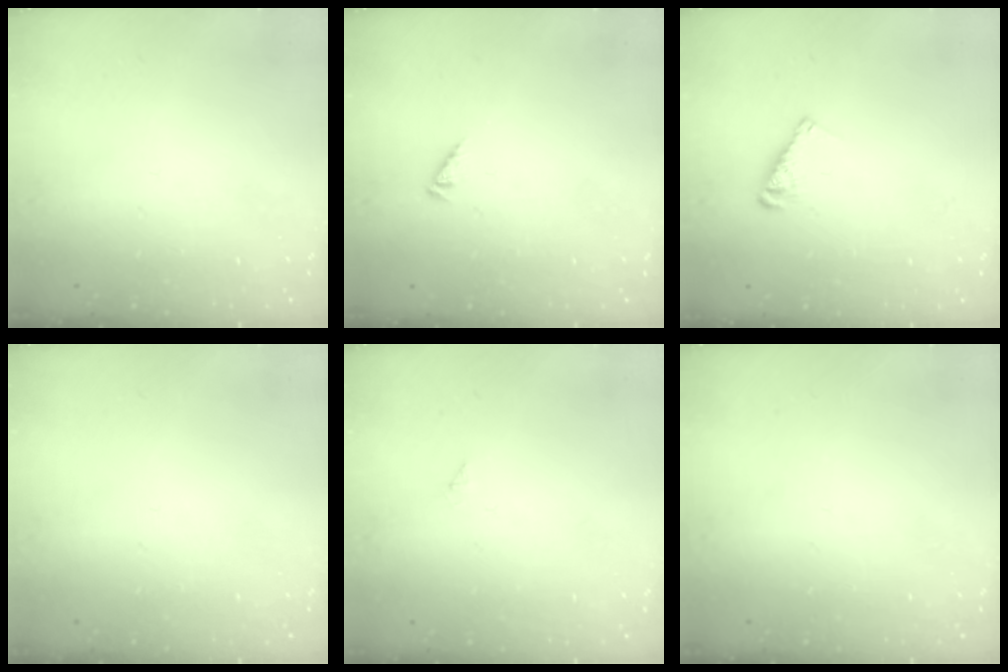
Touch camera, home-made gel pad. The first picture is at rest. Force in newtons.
{"total": 1.0, "press": 1.0, "slide": 0.3}
{"total": 6.0, "press": 6.0, "slide": 0.2}
{"total": 0.0}
{"total": 0.0}
{"total": 0.0}